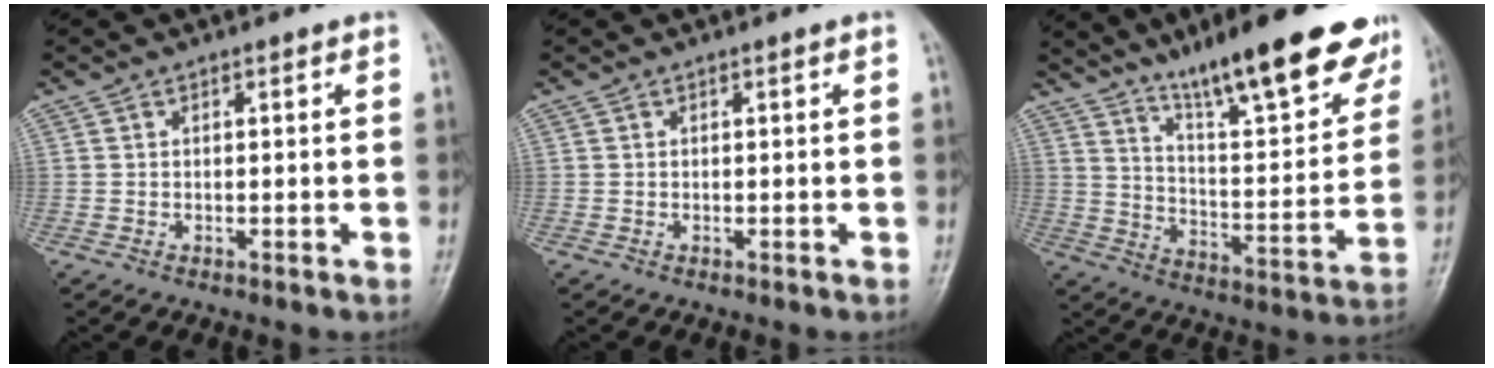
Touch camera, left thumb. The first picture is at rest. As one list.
[{"total": 0.0}, {"total": 22.1, "force": [15.6, 4.8, 14.9], "torque": [-0.185, -0.070, 0.246]}]